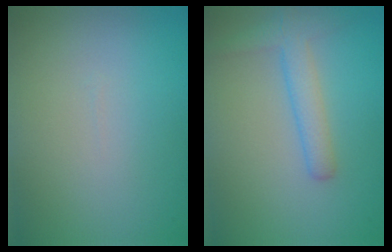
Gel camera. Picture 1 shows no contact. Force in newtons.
{"total": 2.9, "press": 2.9, "slide": 0.2}